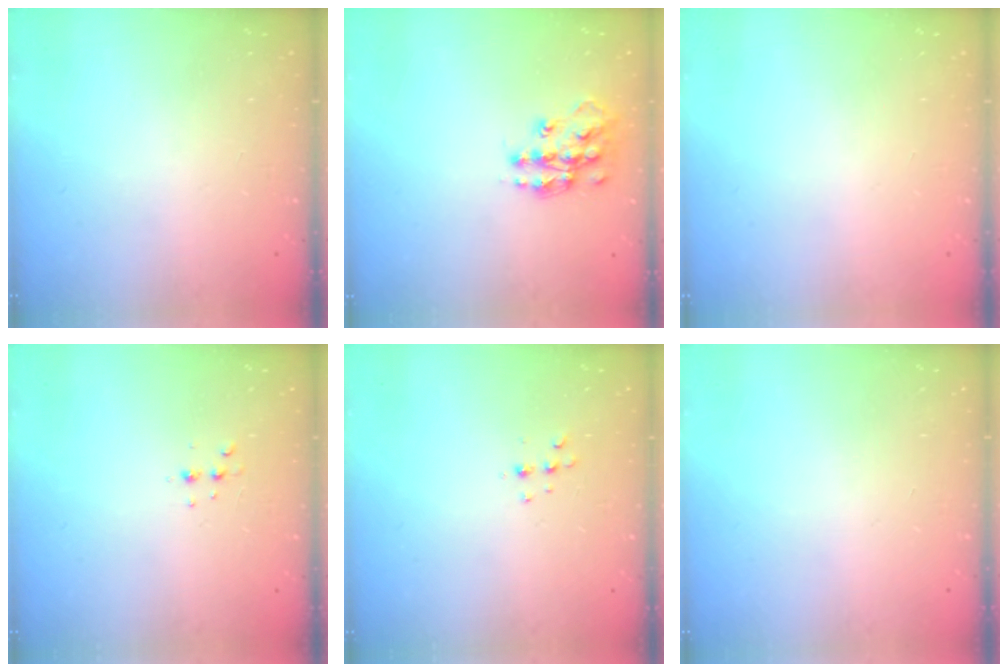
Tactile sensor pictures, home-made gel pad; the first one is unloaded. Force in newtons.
{"total": 13.2, "press": 13.1, "slide": 0.9}
{"total": 0.0}
{"total": 3.5, "press": 3.4, "slide": 0.5}
{"total": 4.3, "press": 4.2, "slide": 0.8}
{"total": 0.0}